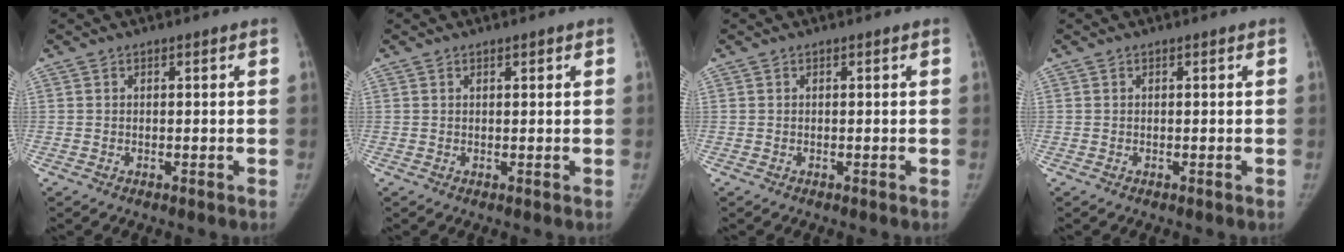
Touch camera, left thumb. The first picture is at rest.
{"total": 1.0, "force": [0.6, 0.3, 0.7], "torque": [-0.008, -0.001, 0.010]}
{"total": 0.0}
{"total": 0.0}